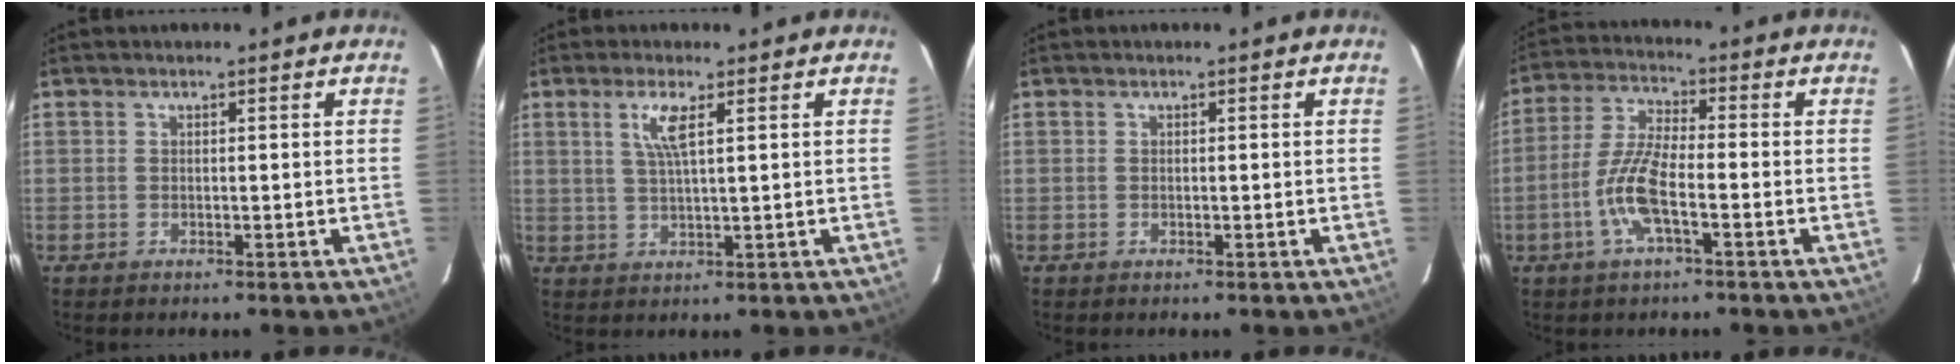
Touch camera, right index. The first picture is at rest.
{"total": 4.3, "force": [1.8, 0.3, 3.9], "torque": [-0.079, -0.001, 0.036]}
{"total": 0.0}
{"total": 9.0, "force": [-3.3, 2.1, 8.1], "torque": [-0.176, 0.002, -0.069]}